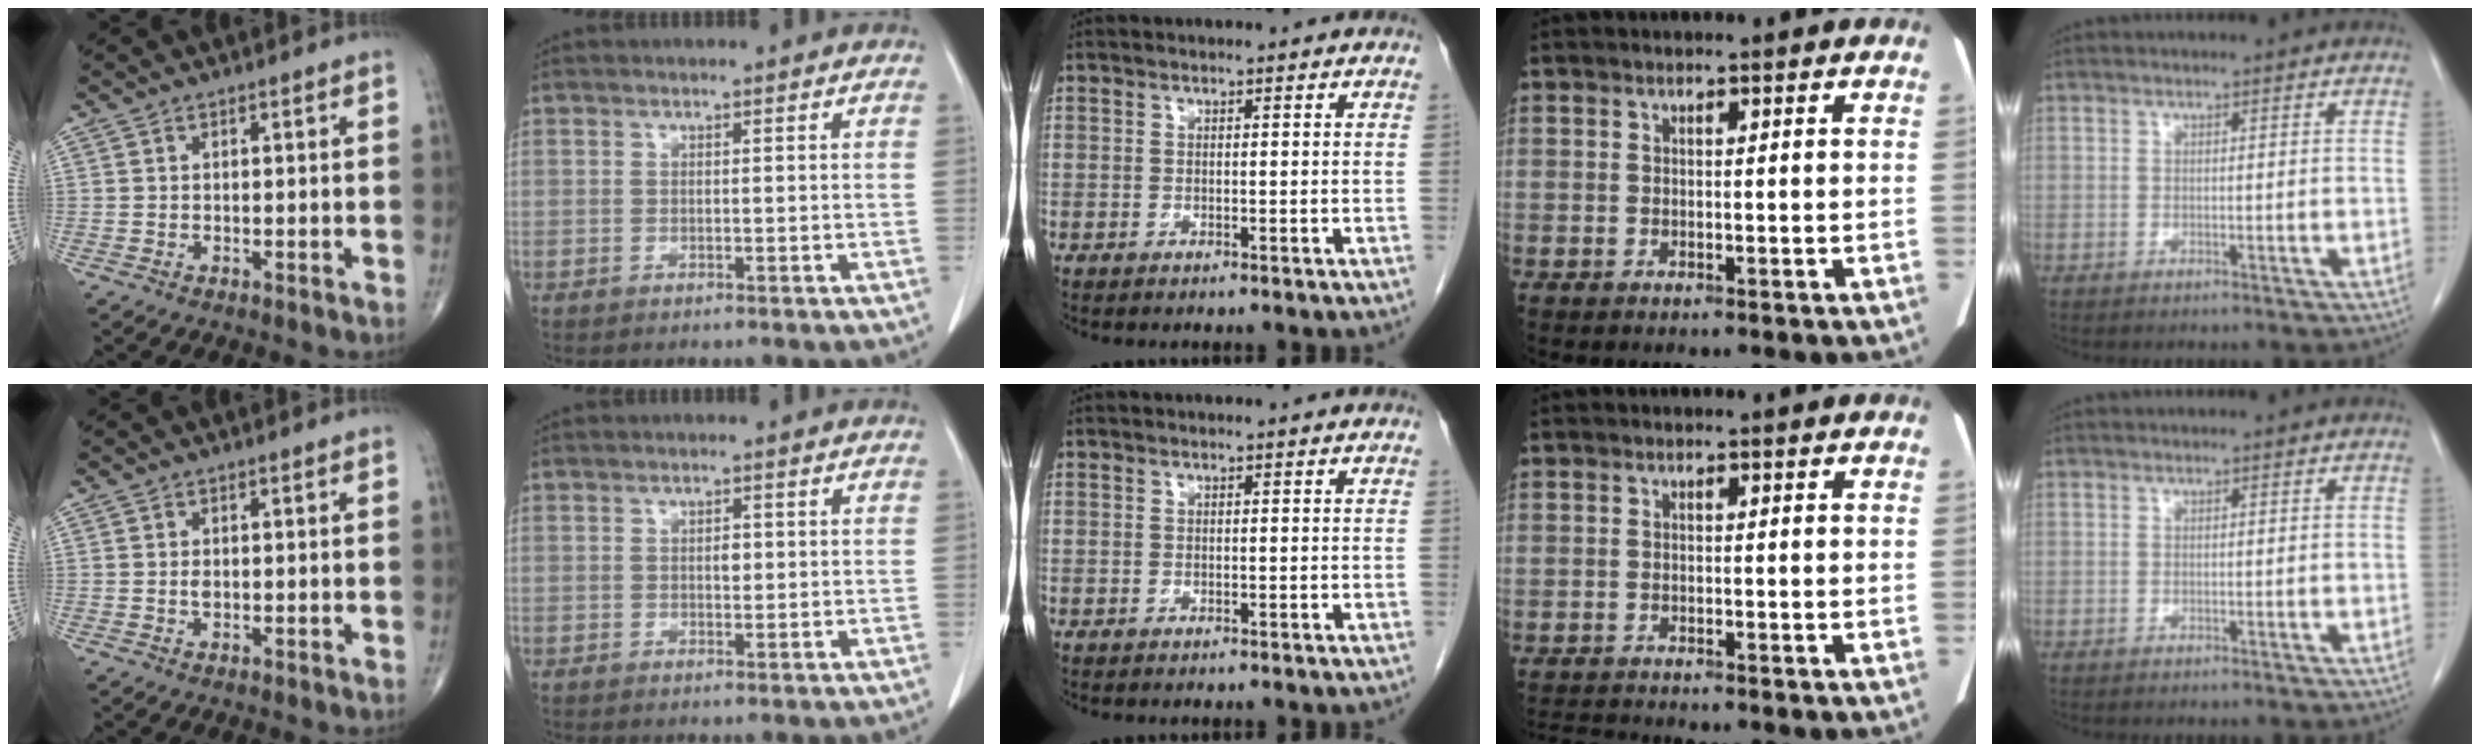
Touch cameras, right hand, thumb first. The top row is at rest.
{"thumb": {"total": 0.9, "force": [0.1, 0.4, 0.8], "torque": [-0.017, -0.003, 0.004]}, "index": {"total": 1.1, "force": [0.0, 0.3, 1.1], "torque": [-0.020, 0.001, 0.001]}, "ring": {"total": 2.3, "force": [-2.2, -0.5, 0.0], "torque": [-0.007, -0.016, -0.039]}}